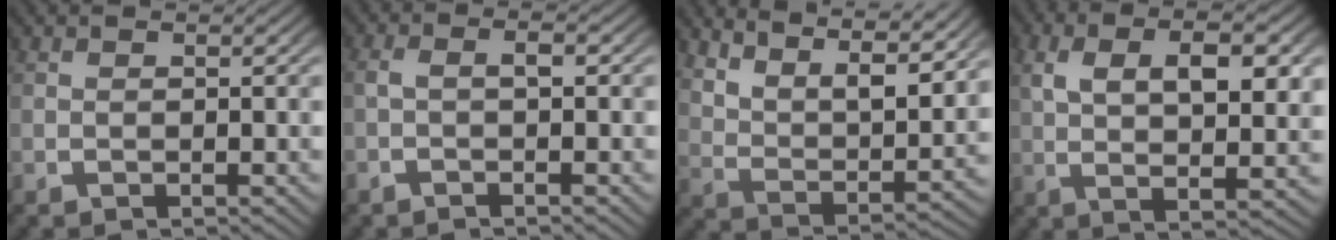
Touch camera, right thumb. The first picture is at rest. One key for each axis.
{"total": 1.6, "fx": -0.3, "fy": 0.5, "fz": 1.5, "tx": -0.030, "ty": 0.003, "tz": -0.008}
{"total": 10.0, "fx": 5.8, "fy": 4.9, "fz": 6.5, "tx": -0.103, "ty": 0.003, "tz": 0.092}
{"total": 7.6, "fx": 1.4, "fy": 3.1, "fz": 6.7, "tx": -0.117, "ty": -0.003, "tz": 0.030}